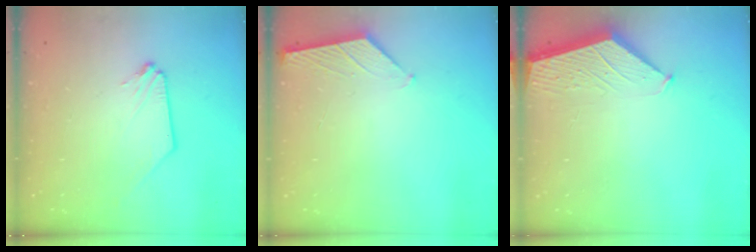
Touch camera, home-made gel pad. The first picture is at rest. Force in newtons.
{"total": 1.3, "press": 1.3, "slide": 0.2}
{"total": 1.9, "press": 1.9, "slide": 0.2}